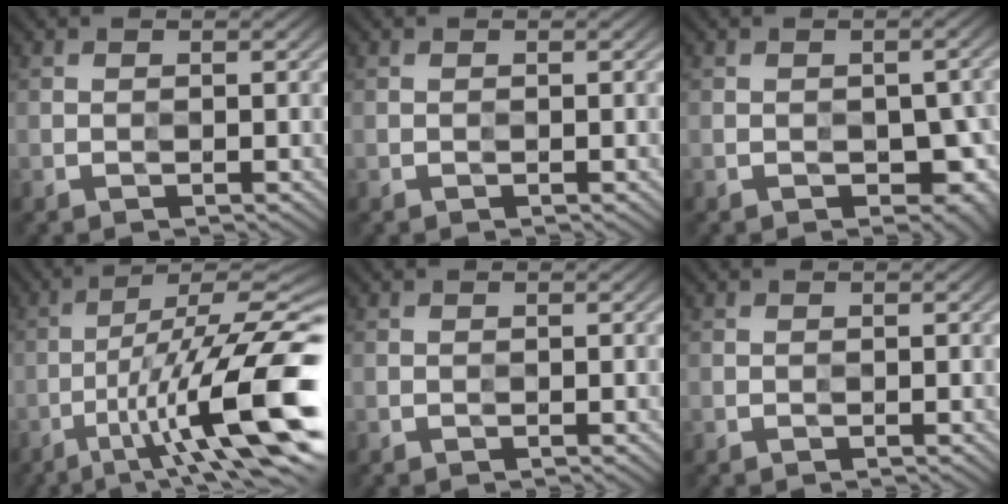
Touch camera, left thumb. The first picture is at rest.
{"total": 0.0}
{"total": 6.8, "force": [-3.2, 3.9, 4.5], "torque": [-0.068, -0.016, -0.040]}
{"total": 16.4, "force": [-6.2, 3.6, 14.7], "torque": [-0.225, 0.000, -0.101]}
{"total": 0.0}
{"total": 0.0}